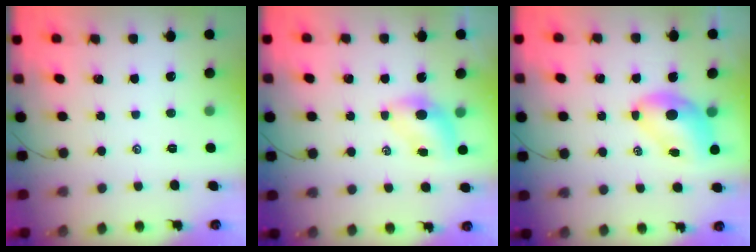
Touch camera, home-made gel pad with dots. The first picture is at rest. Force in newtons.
{"total": 4.8, "press": 4.8, "slide": 0.6}
{"total": 6.8, "press": 6.6, "slide": 1.6}